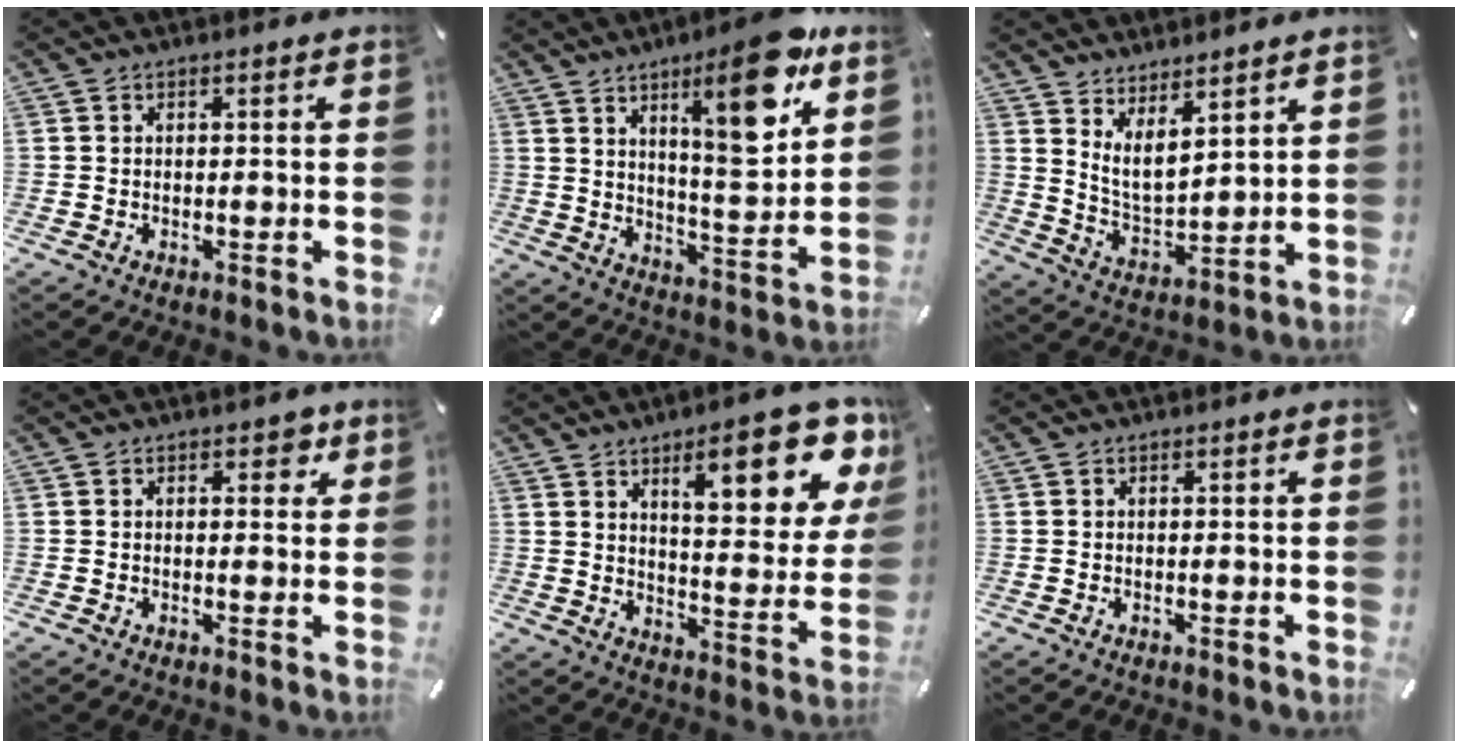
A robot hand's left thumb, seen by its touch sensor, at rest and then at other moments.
{"total": 17.6, "force": [9.7, 4.6, 13.9], "torque": [-0.200, -0.051, 0.143]}
{"total": 6.8, "force": [5.6, 2.7, 2.8], "torque": [-0.070, -0.034, 0.106]}
{"total": 2.9, "force": [1.2, 1.8, 2.0], "torque": [-0.012, -0.004, 0.012]}
{"total": 18.3, "force": [10.9, 6.2, 13.4], "torque": [-0.174, -0.072, 0.169]}
{"total": 0.0}